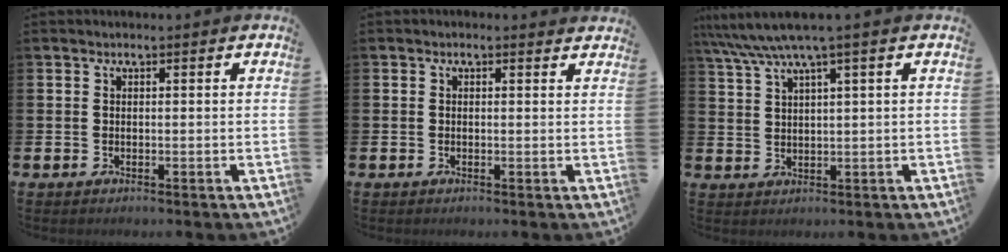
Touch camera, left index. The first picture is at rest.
{"total": 0.0}
{"total": 5.3, "force": [3.6, 0.2, 3.9], "torque": [-0.081, -0.006, 0.063]}